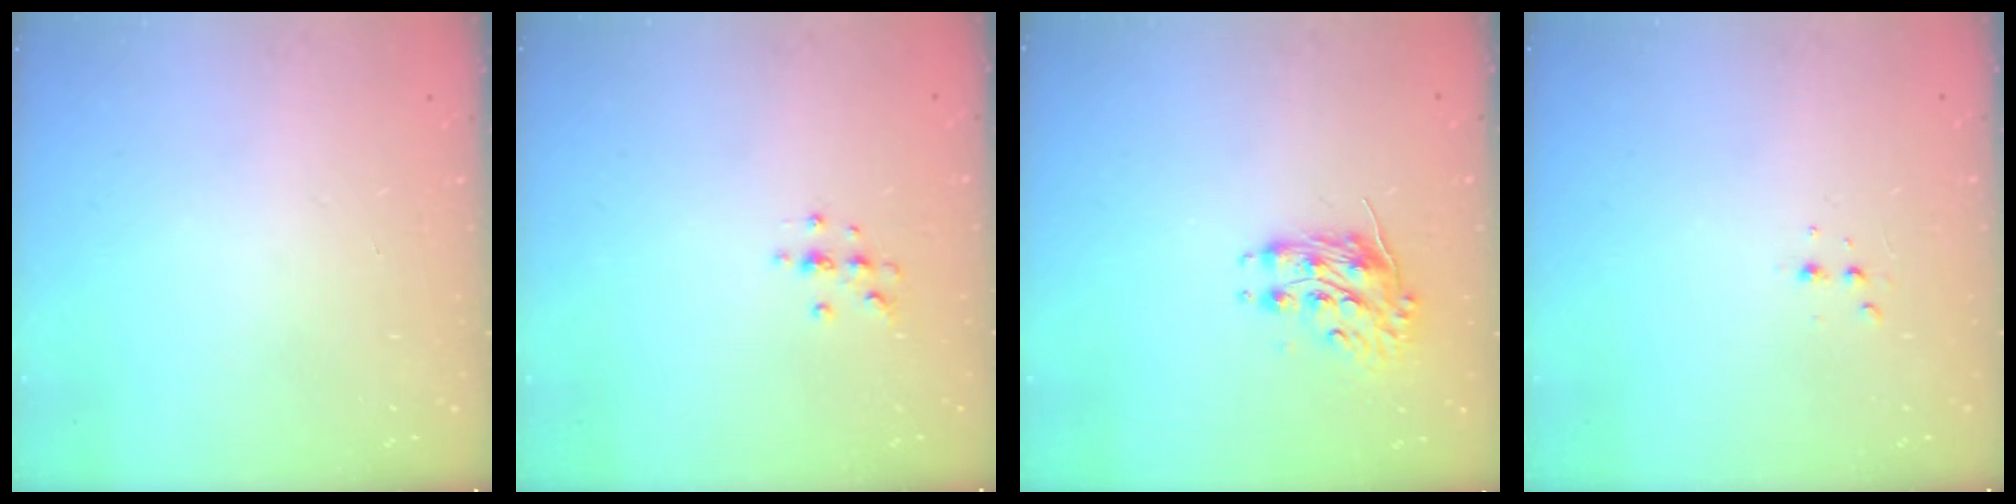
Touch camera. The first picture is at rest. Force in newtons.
{"total": 4.1, "press": 4.1, "slide": 0.4}
{"total": 8.2, "press": 8.2, "slide": 0.3}
{"total": 3.1, "press": 3.0, "slide": 0.6}